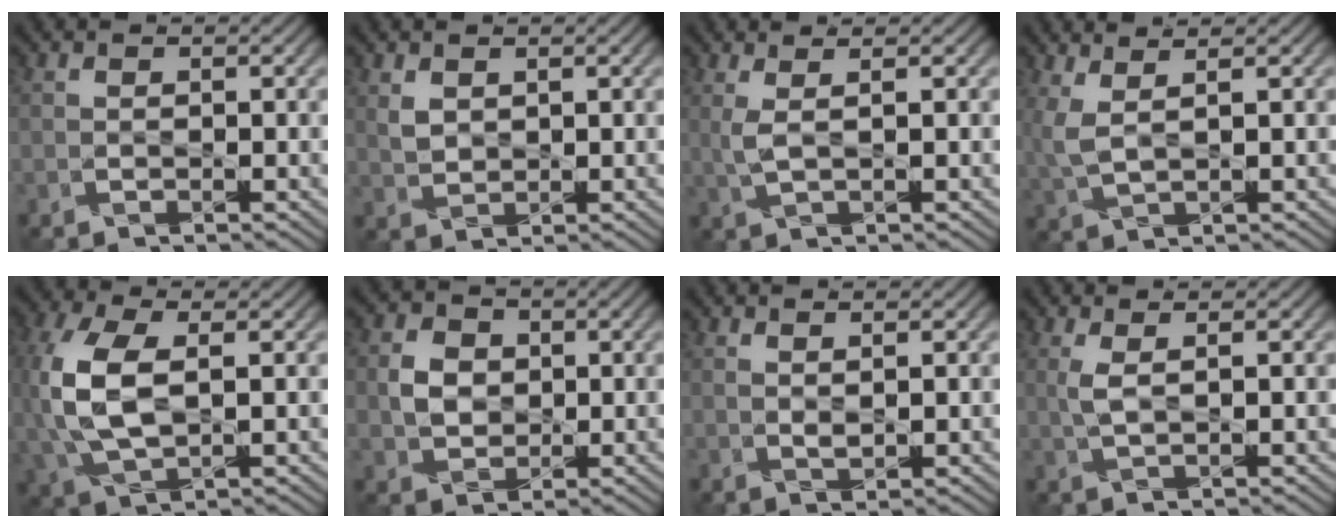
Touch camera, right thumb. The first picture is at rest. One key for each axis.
{"total": 1.9, "fx": 1.2, "fy": 1.2, "fz": 0.9, "tx": -0.029, "ty": -0.001, "tz": 0.028}
{"total": 2.3, "fx": 1.1, "fy": 0.3, "fz": 2.0, "tx": -0.050, "ty": 0.006, "tz": 0.024}
{"total": 3.7, "fx": 1.9, "fy": 1.1, "fz": 3.0, "tx": -0.093, "ty": 0.007, "tz": 0.041}
{"total": 10.7, "fx": 0.4, "fy": 6.0, "fz": 8.9, "tx": -0.251, "ty": 0.002, "tz": 0.013}
{"total": 4.2, "fx": 0.4, "fy": 3.6, "fz": 2.1, "tx": -0.052, "ty": 0.005, "tz": 0.001}
{"total": 1.2, "fx": 0.9, "fy": 0.0, "fz": 0.7, "tx": -0.022, "ty": 0.001, "tz": 0.021}
{"total": 2.0, "fx": 1.0, "fy": 0.2, "fz": 1.7, "tx": -0.051, "ty": 0.006, "tz": 0.022}